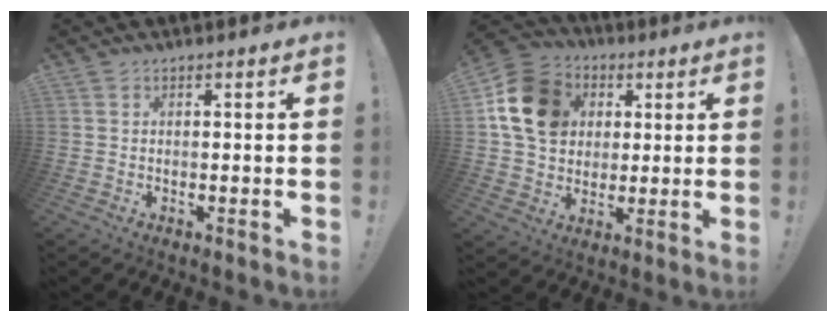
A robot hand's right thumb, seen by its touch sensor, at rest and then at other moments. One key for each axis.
{"total": 16.4, "fx": 4.3, "fy": 13.3, "fz": 8.7, "tx": -0.129, "ty": -0.002, "tz": 0.089}